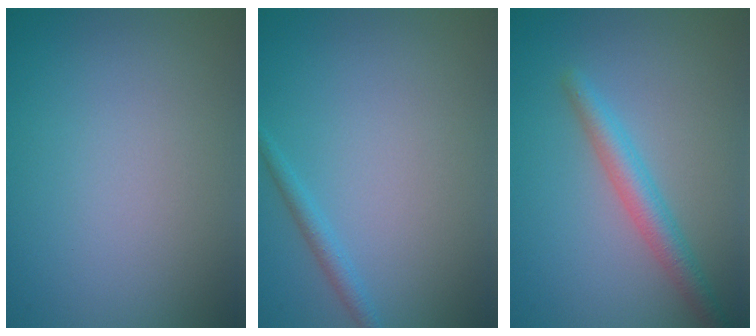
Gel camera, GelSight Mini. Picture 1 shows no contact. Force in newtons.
{"total": 1.3, "press": 1.3, "slide": 0.1}
{"total": 2.9, "press": 2.9, "slide": 0.1}